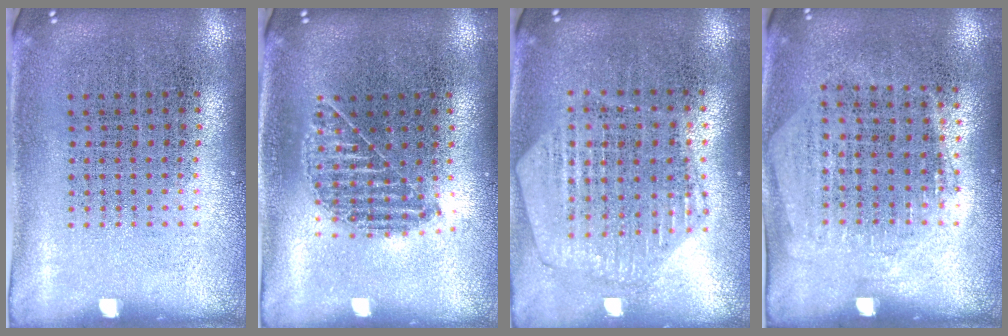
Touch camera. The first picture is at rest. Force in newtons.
{"total": 1.0, "press": 0.9, "slide": 0.3}
{"total": 1.2, "press": 1.2, "slide": 0.1}
{"total": 1.3, "press": 1.1, "slide": 0.6}